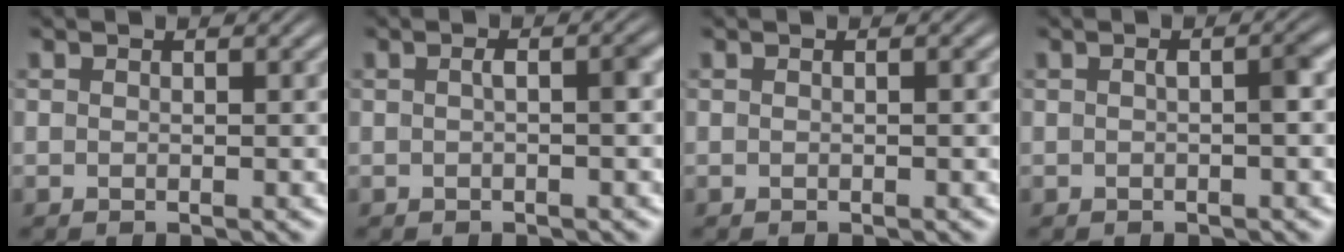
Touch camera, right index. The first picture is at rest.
{"total": 1.4, "force": [-0.3, 0.2, 1.4], "torque": [-0.016, 0.004, -0.006]}
{"total": 0.0}
{"total": 1.5, "force": [-0.3, 0.2, 1.4], "torque": [-0.017, 0.005, -0.006]}